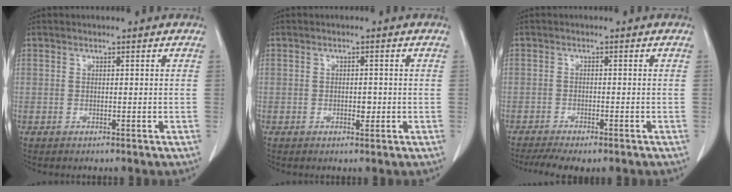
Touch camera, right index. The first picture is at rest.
{"total": 1.5, "force": [-0.3, 0.7, 1.3], "torque": [-0.020, 0.000, -0.001]}
{"total": 6.9, "force": [-5.4, 1.6, 3.9], "torque": [-0.058, -0.009, -0.080]}